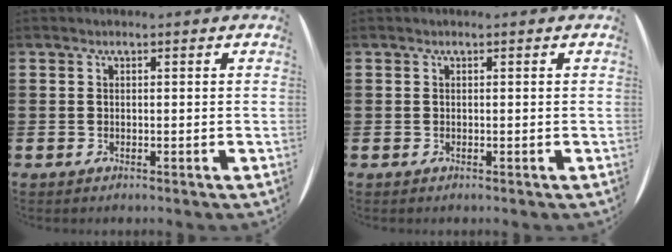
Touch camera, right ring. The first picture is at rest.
{"total": 0.0}